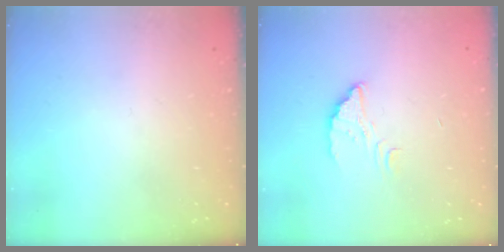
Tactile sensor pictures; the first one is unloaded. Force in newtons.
{"total": 2.4, "press": 2.4, "slide": 0.1}